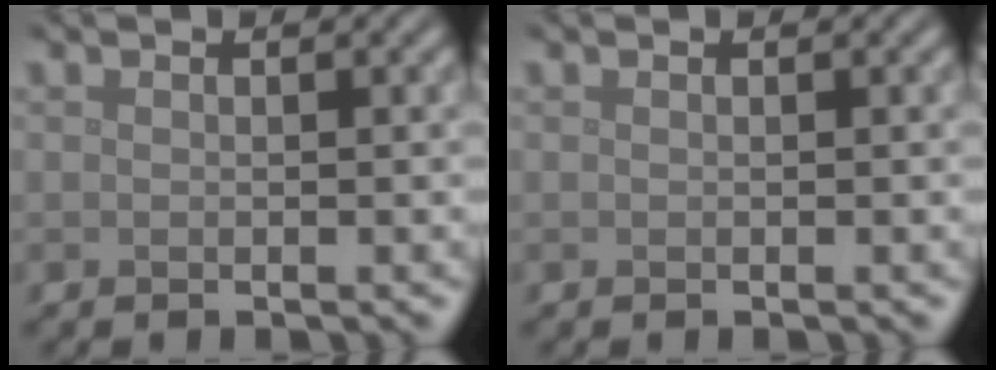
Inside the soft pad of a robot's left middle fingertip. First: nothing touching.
{"total": 0.0}